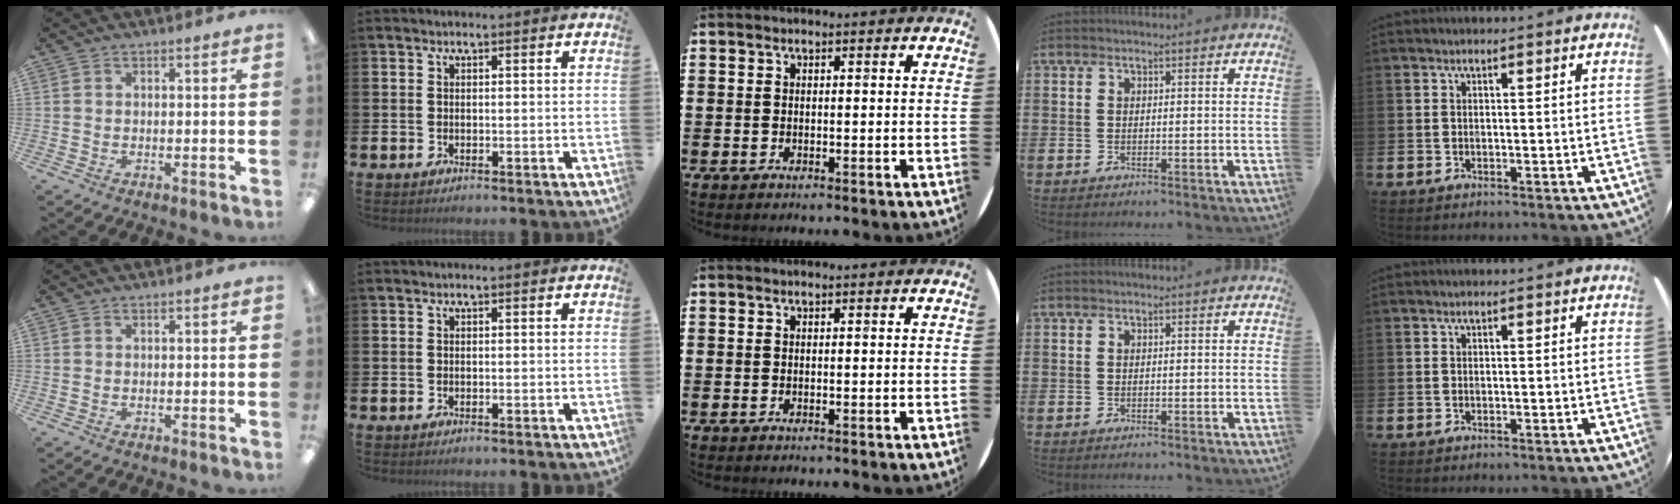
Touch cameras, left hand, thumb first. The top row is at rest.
{}